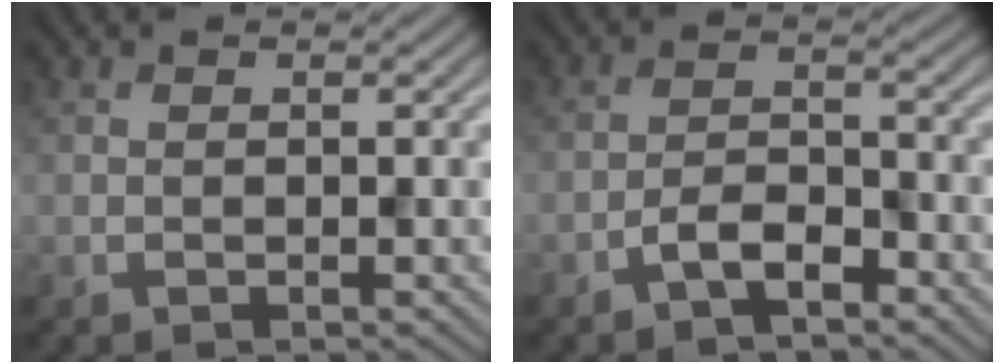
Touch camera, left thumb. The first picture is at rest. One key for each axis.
{"total": 3.6, "fx": -2.5, "fy": 1.4, "fz": 2.2, "tx": -0.041, "ty": 0.008, "tz": -0.054}